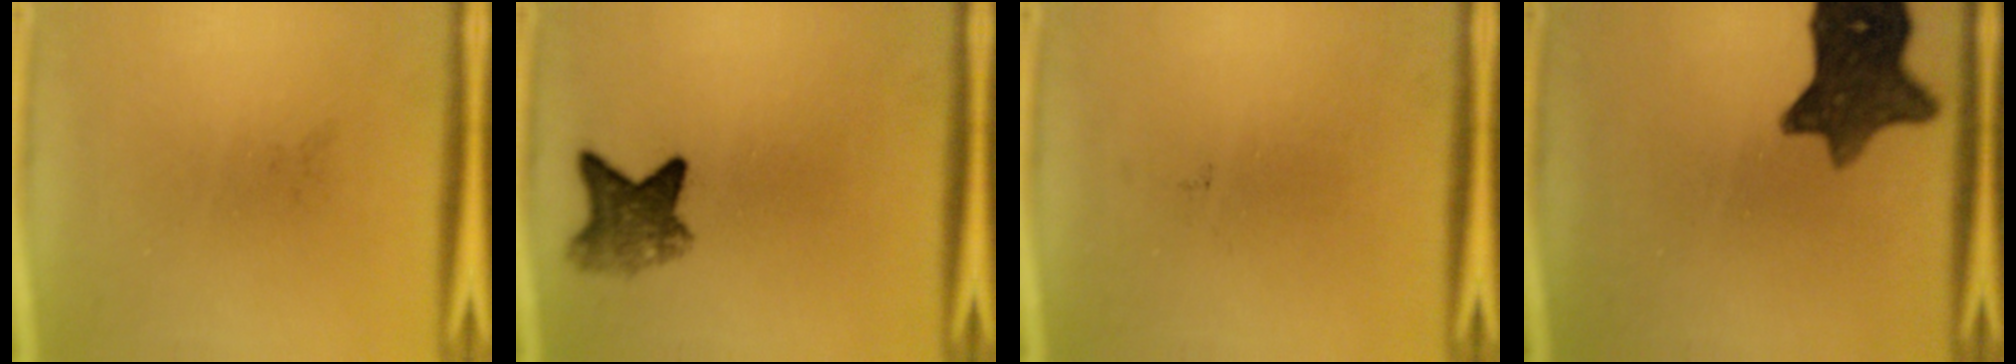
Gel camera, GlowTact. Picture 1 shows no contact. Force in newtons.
{"total": 5.5}
{"total": 0.0}
{"total": 10.9}